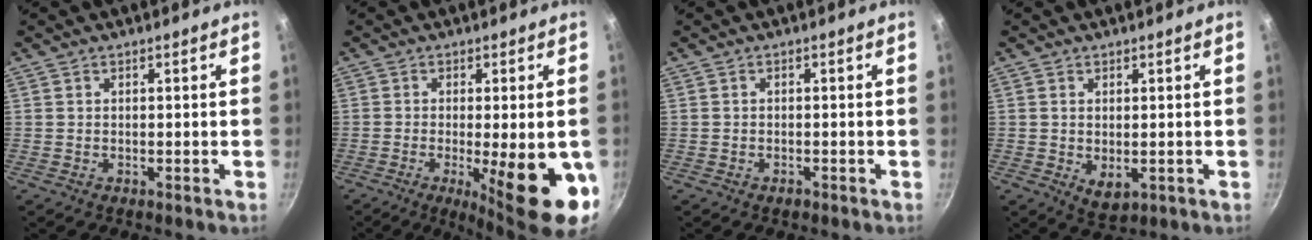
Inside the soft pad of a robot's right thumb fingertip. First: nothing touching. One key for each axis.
{"total": 16.0, "fx": -4.4, "fy": 4.2, "fz": 14.8, "tx": -0.183, "ty": -0.007, "tz": -0.050}
{"total": 1.1, "fx": -0.7, "fy": 0.6, "fz": 0.5, "tx": -0.011, "ty": 0.006, "tz": -0.012}
{"total": 4.1, "fx": -0.4, "fy": 2.3, "fz": 3.4, "tx": -0.053, "ty": -0.016, "tz": -0.001}